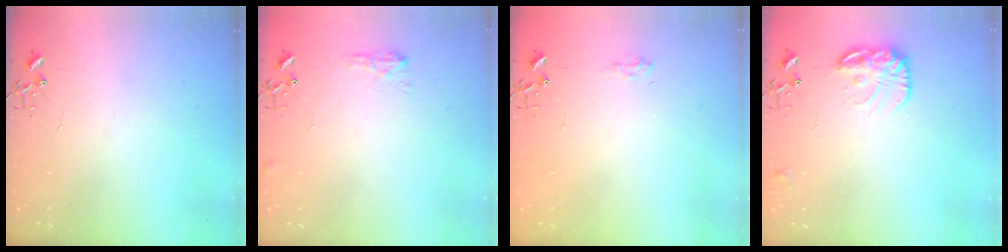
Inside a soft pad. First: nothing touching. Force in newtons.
{"total": 8.0, "press": 7.9, "slide": 0.7}
{"total": 6.7, "press": 6.6, "slide": 0.7}
{"total": 14.8, "press": 14.8, "slide": 0.8}